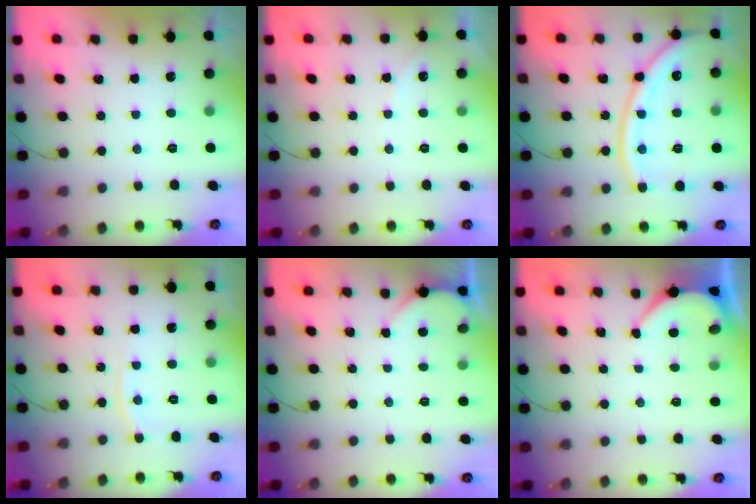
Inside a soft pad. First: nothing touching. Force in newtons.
{"total": 3.4, "press": 3.3, "slide": 0.6}
{"total": 16.3, "press": 16.1, "slide": 2.0}
{"total": 4.5, "press": 4.5, "slide": 0.6}
{"total": 1.8, "press": 1.8, "slide": 0.2}
{"total": 2.2, "press": 2.2, "slide": 0.2}